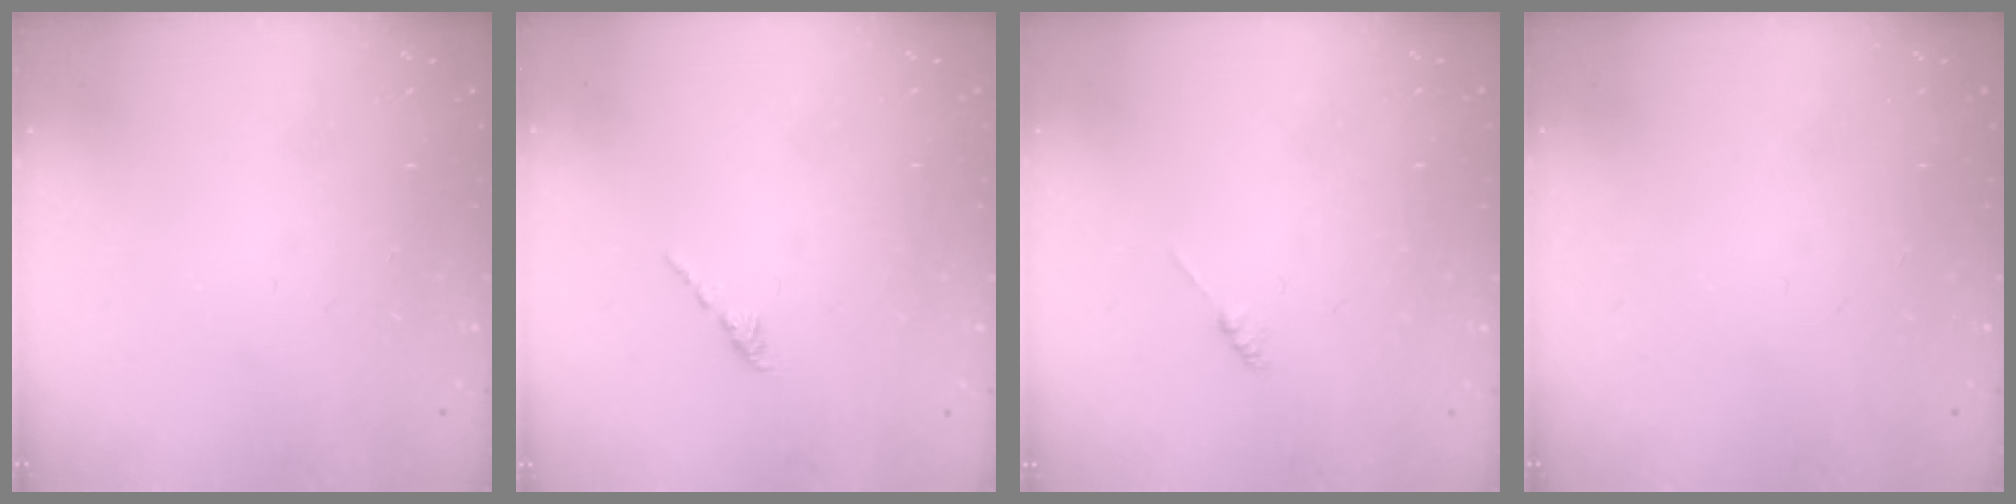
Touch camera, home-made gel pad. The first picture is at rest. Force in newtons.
{"total": 1.6, "press": 1.5, "slide": 0.6}
{"total": 0.0}
{"total": 0.0}